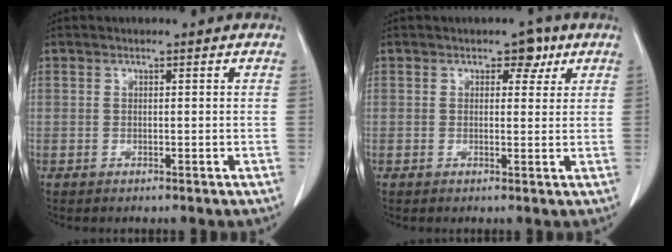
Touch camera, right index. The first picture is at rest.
{"total": 2.9, "force": [1.5, 1.8, 1.6], "torque": [-0.011, 0.007, 0.017]}